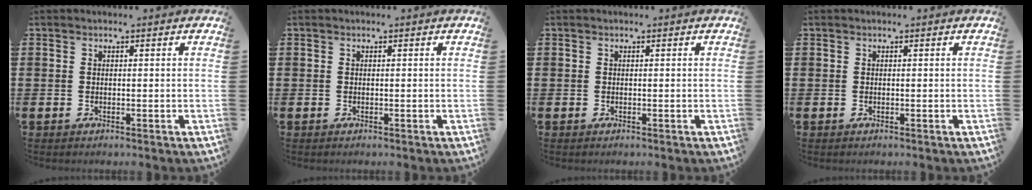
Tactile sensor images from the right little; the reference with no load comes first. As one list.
[{"total": 0.0}, {"total": 0.0}, {"total": 0.0}]